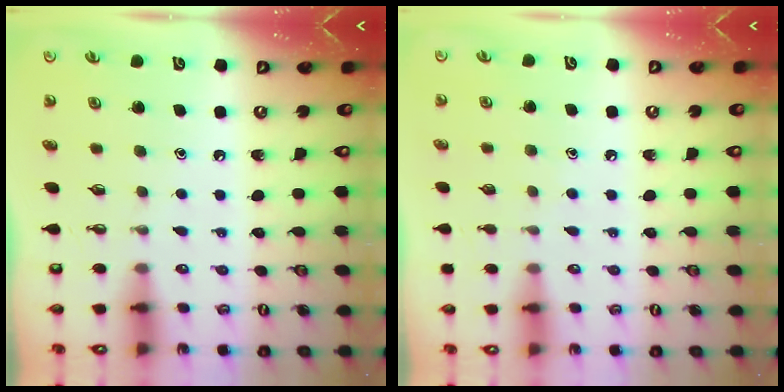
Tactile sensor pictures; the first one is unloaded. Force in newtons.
{"total": 4.0, "press": 4.0, "slide": 0.4}